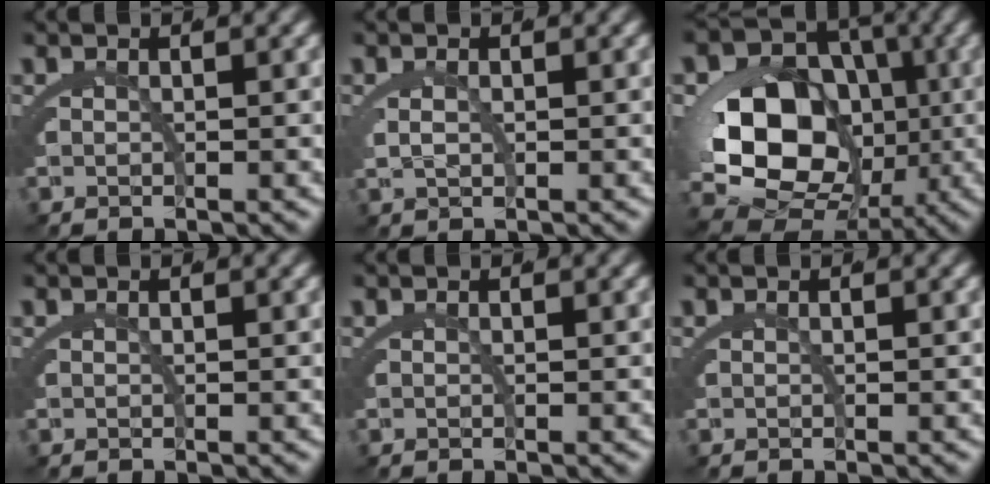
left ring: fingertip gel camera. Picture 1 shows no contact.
{"total": 0.9, "force": [0.3, 0.1, 0.9], "torque": [-0.023, -0.006, 0.013]}
{"total": 14.3, "force": [-1.0, 11.1, 8.9], "torque": [-0.168, -0.046, -0.005]}
{"total": 0.0}
{"total": 0.0}
{"total": 0.0}